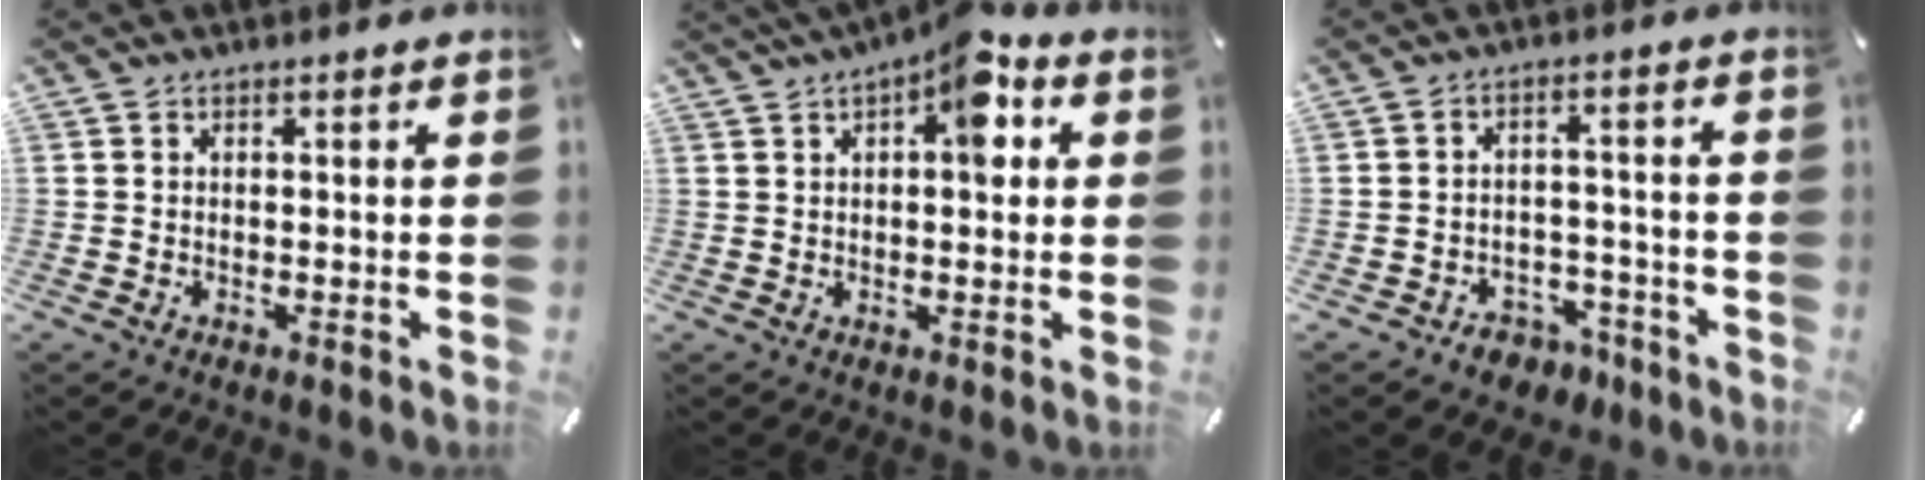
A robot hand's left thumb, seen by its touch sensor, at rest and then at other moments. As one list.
[{"total": 9.7, "force": [4.0, 4.3, 7.8], "torque": [-0.096, -0.015, 0.061]}, {"total": 5.7, "force": [-3.4, 4.3, 1.5], "torque": [-0.020, 0.029, -0.057]}]